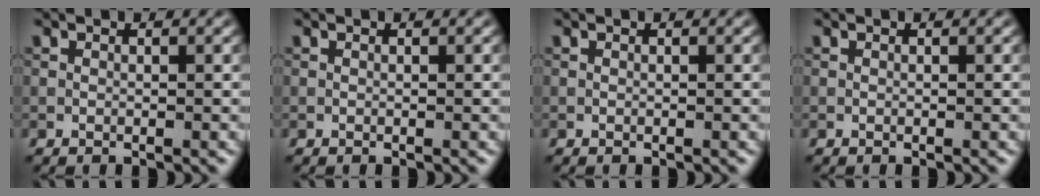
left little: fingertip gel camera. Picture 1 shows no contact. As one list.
[{"total": 0.0}, {"total": 0.0}, {"total": 0.0}]